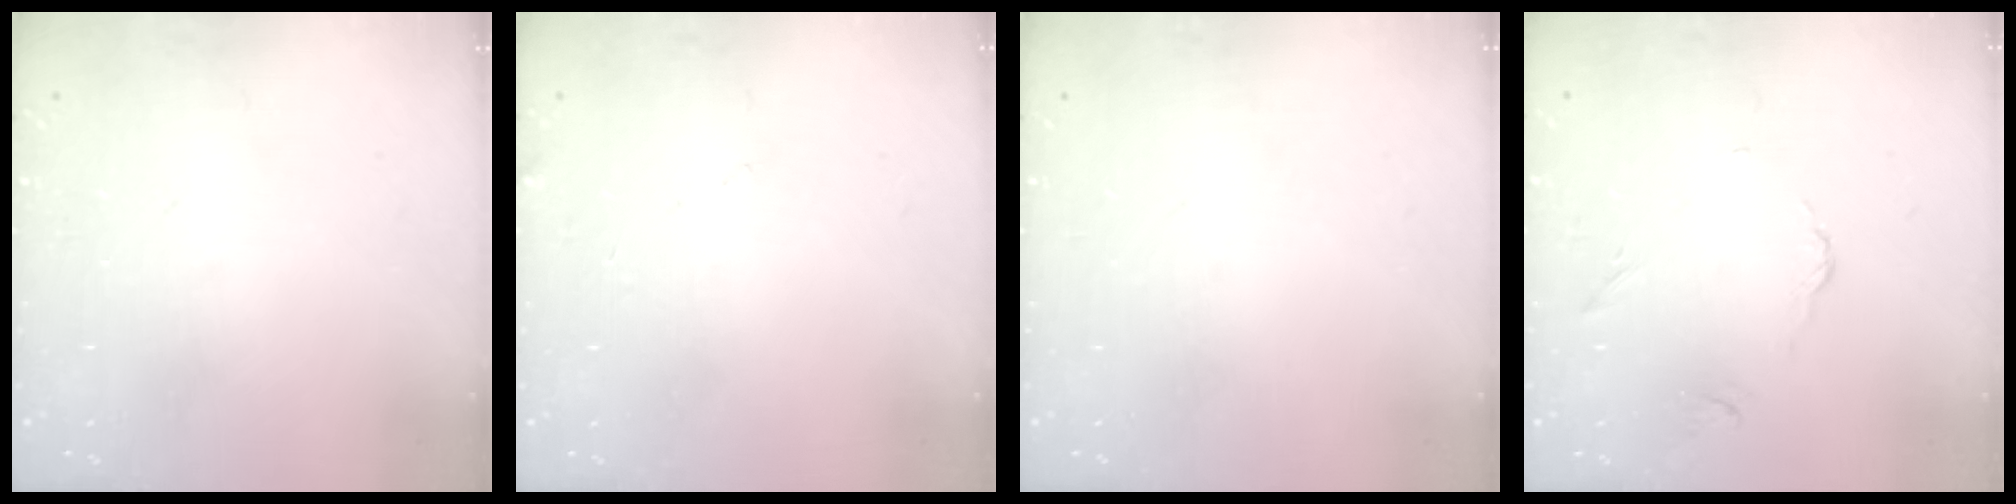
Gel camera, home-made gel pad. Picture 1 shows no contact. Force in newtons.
{"total": 2.2, "press": 2.2, "slide": 0.2}
{"total": 0.0}
{"total": 3.4, "press": 3.3, "slide": 0.6}